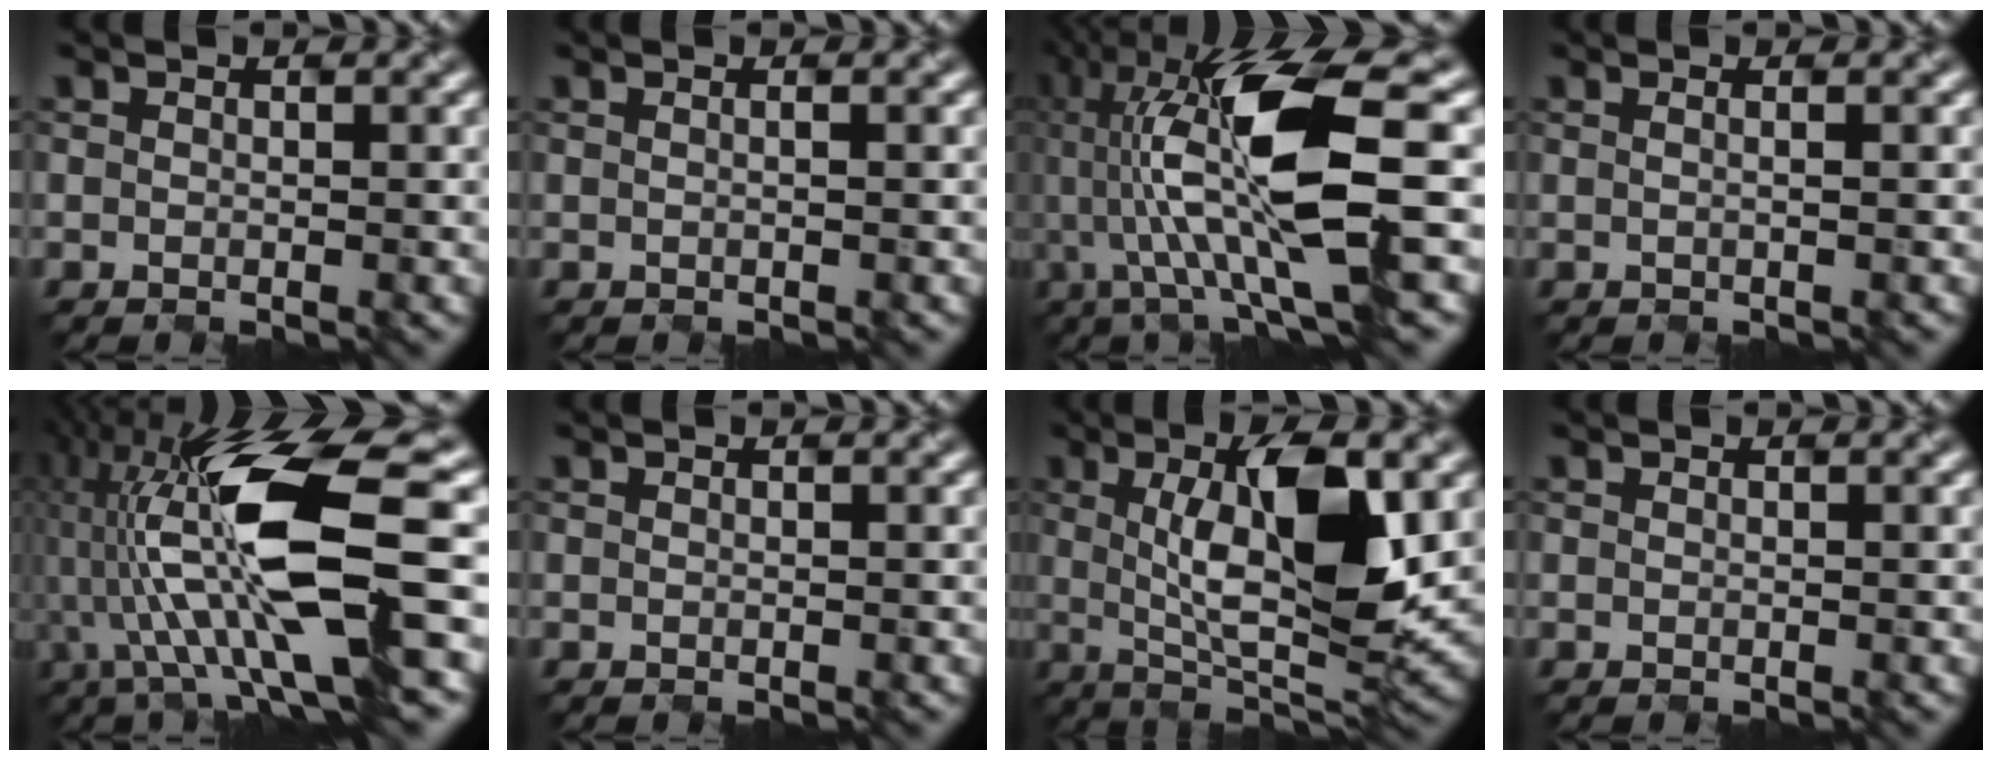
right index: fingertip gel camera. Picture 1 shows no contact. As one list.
[{"total": 1.4, "force": [0.4, 0.8, 1.1], "torque": [-0.012, 0.017, -0.003]}, {"total": 11.8, "force": [-0.7, 2.3, 11.6], "torque": [-0.236, 0.008, 0.006]}, {"total": 1.7, "force": [0.4, 0.9, 1.4], "torque": [-0.015, 0.018, -0.005]}, {"total": 12.9, "force": [-1.7, 2.8, 12.5], "torque": [-0.255, 0.005, -0.012]}, {"total": 0.0}, {"total": 9.6, "force": [0.5, 2.4, 9.3], "torque": [-0.161, -0.002, 0.029]}, {"total": 0.0}]